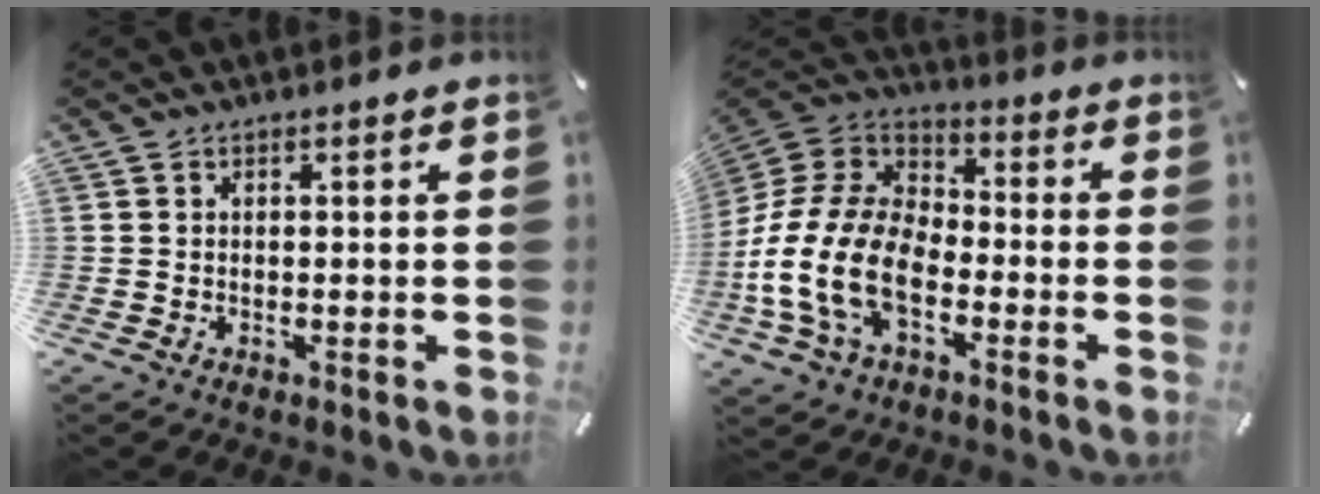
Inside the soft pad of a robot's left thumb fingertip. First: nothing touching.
{"total": 17.3, "force": [-7.6, 10.7, 11.4], "torque": [-0.252, 0.029, -0.141]}